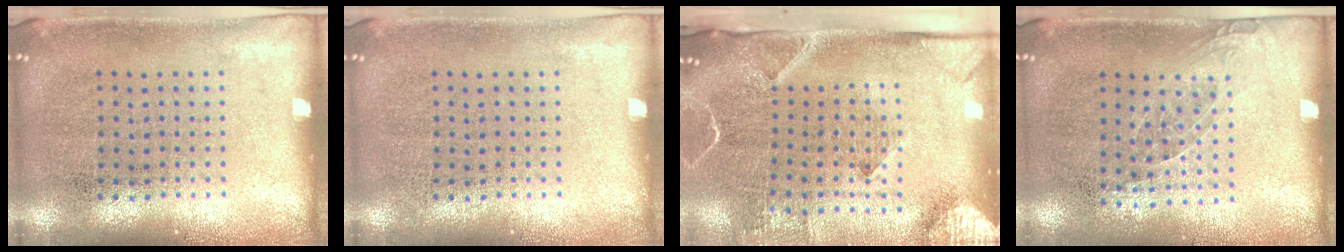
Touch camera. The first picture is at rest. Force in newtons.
{"total": 0.0}
{"total": 3.1, "press": 2.2, "slide": 2.2}
{"total": 1.0, "press": 0.7, "slide": 0.7}